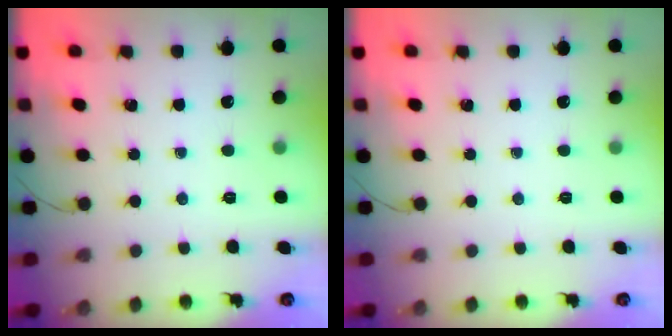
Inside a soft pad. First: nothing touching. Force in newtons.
{"total": 0.0}